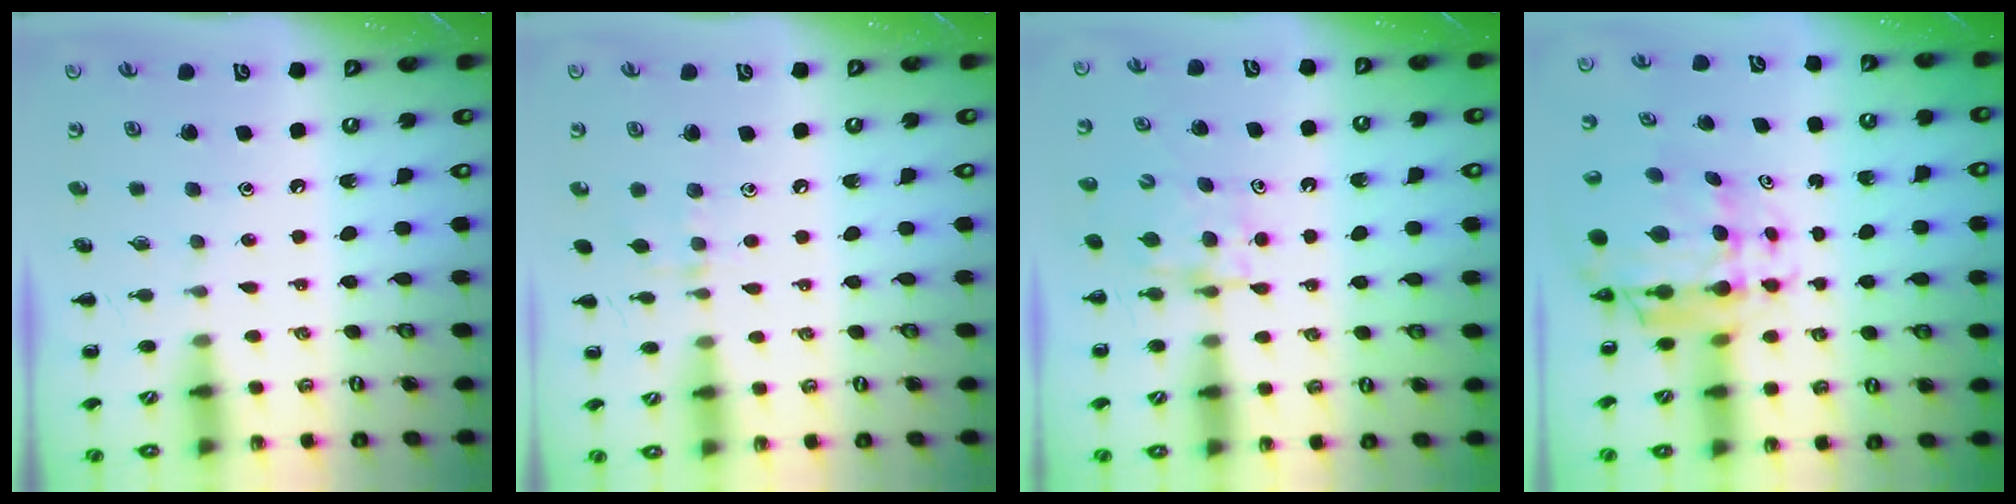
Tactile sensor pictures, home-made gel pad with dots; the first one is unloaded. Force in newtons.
{"total": 6.2, "press": 5.9, "slide": 2.0}
{"total": 5.2, "press": 5.2, "slide": 0.4}
{"total": 8.6, "press": 8.1, "slide": 2.8}